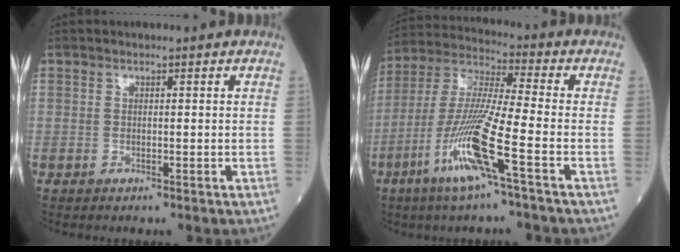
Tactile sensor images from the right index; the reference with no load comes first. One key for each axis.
{"total": 13.5, "fx": -6.0, "fy": -0.4, "fz": 12.2, "tx": -0.256, "ty": -0.014, "tz": -0.121}